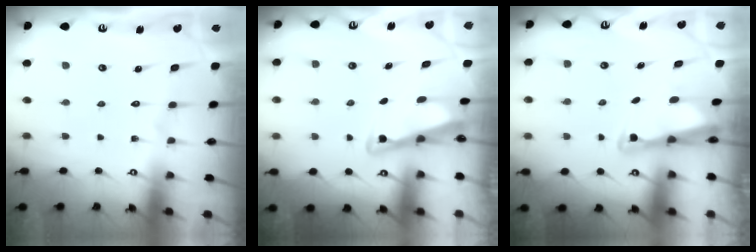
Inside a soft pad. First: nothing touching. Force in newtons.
{"total": 3.4, "press": 3.3, "slide": 0.4}
{"total": 2.4, "press": 2.3, "slide": 0.5}